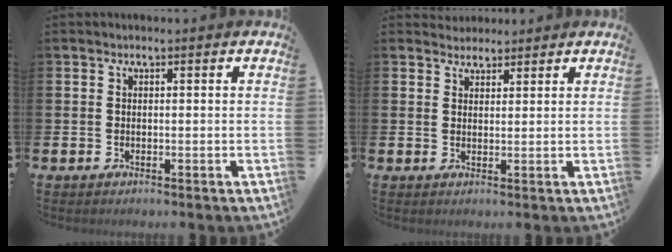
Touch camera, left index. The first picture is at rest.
{"total": 2.6, "force": [2.4, 0.9, -0.3], "torque": [0.013, -0.011, 0.043]}